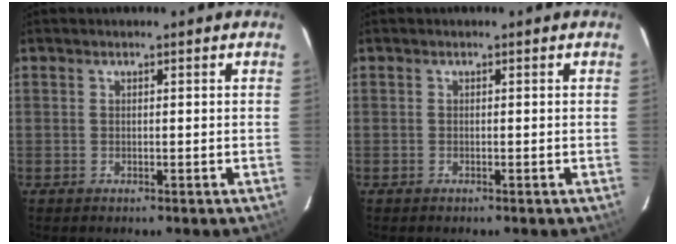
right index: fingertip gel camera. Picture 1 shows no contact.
{"total": 0.0}